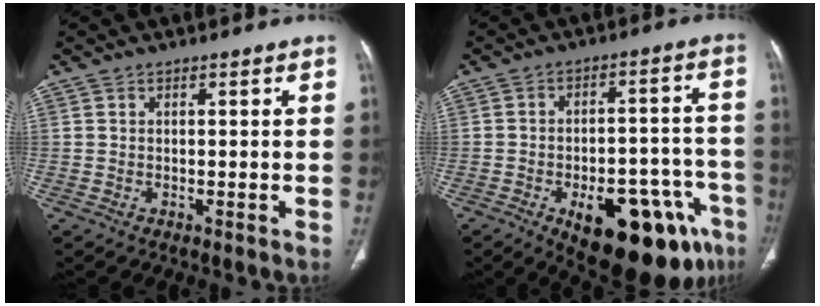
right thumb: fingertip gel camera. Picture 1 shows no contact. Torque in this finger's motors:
{"motor_torque": [2.24, 2.10, 0.16, -0.21, 0.44]}